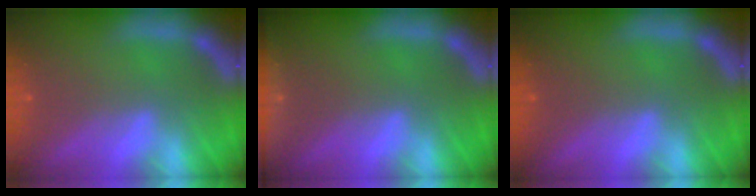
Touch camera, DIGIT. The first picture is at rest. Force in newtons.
{"total": 6.0}
{"total": 0.0}